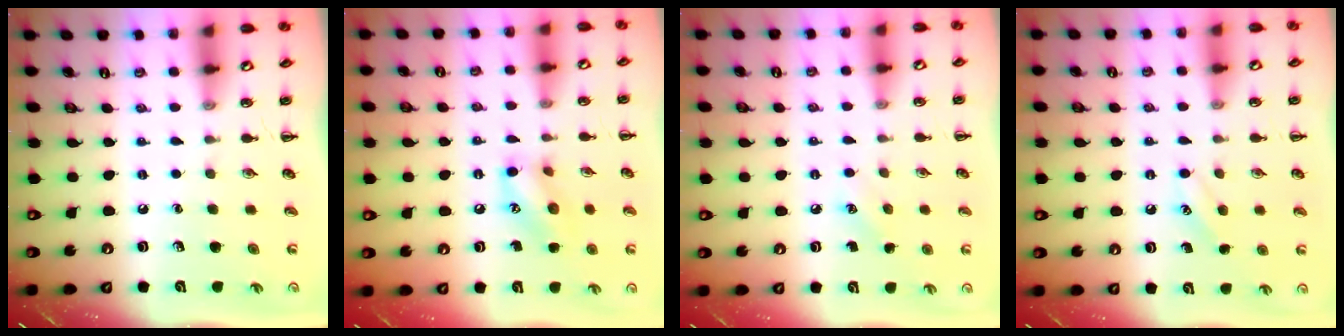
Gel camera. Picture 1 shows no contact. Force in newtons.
{"total": 10.7, "press": 10.7, "slide": 0.3}
{"total": 6.2, "press": 5.9, "slide": 1.8}
{"total": 7.2, "press": 6.9, "slide": 1.8}